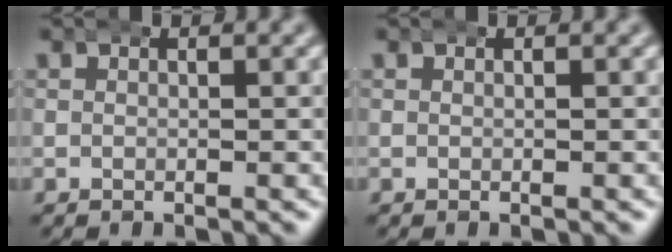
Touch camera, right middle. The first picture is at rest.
{"total": 0.0}